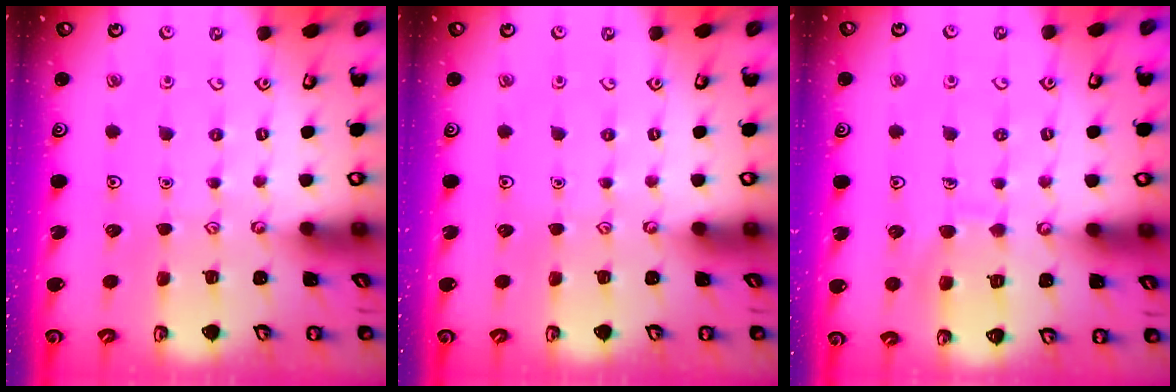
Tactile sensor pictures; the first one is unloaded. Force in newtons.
{"total": 0.0}
{"total": 8.5, "press": 8.4, "slide": 0.7}